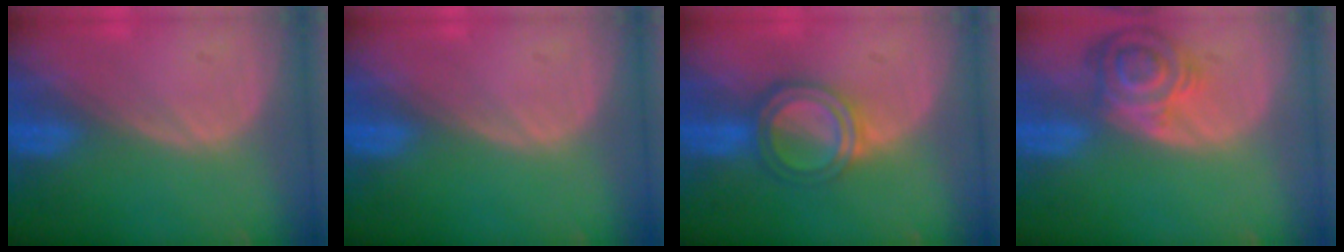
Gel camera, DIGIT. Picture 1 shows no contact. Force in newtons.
{"total": 0.0}
{"total": 6.0, "press": 5.5, "slide": 2.4}
{"total": 7.8, "press": 7.0, "slide": 3.6}